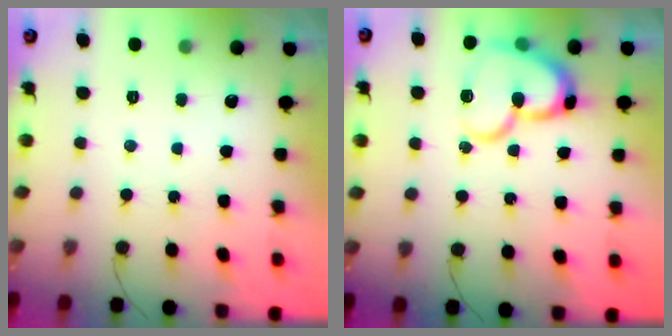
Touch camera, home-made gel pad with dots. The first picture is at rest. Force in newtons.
{"total": 16.1, "press": 16.1, "slide": 1.5}